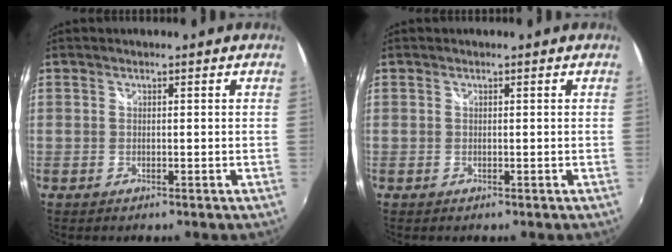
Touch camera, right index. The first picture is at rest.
{"total": 0.0}